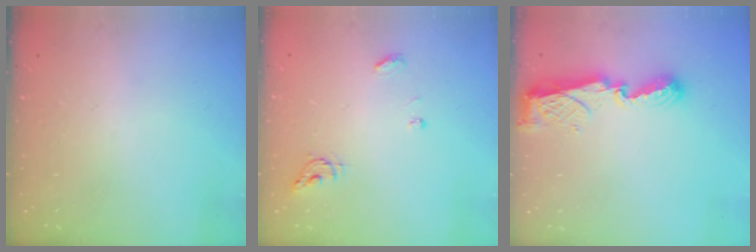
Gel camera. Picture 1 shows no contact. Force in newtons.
{"total": 5.3, "press": 5.3, "slide": 0.4}
{"total": 8.1, "press": 8.1, "slide": 0.9}